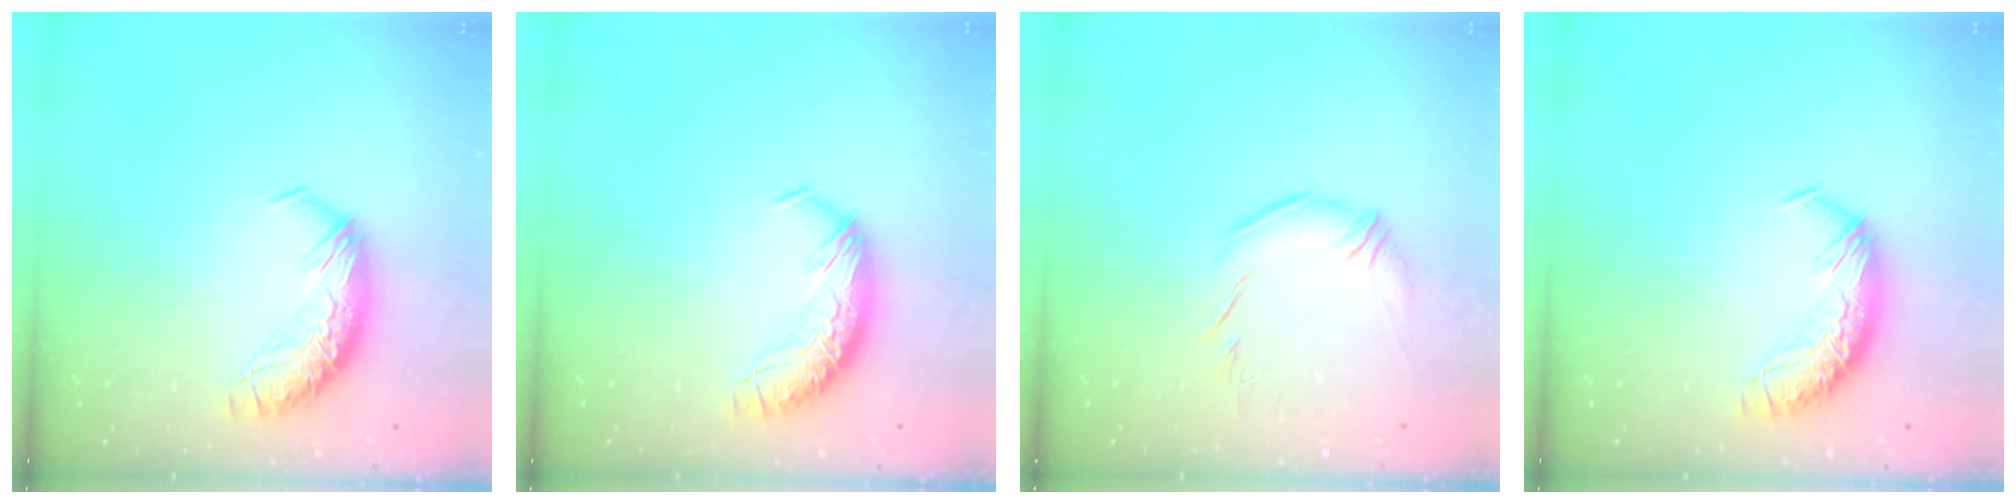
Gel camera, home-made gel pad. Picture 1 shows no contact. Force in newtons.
{"total": 0.0}
{"total": 1.8, "press": 0.7, "slide": 1.7}
{"total": 0.0}